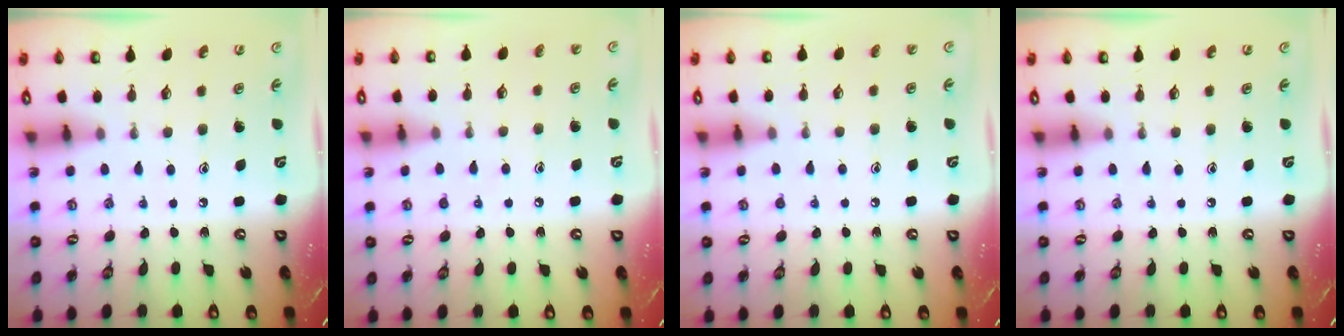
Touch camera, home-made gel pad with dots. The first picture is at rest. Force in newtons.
{"total": 5.7, "press": 5.7, "slide": 0.6}
{"total": 3.5, "press": 3.4, "slide": 0.4}
{"total": 0.0}